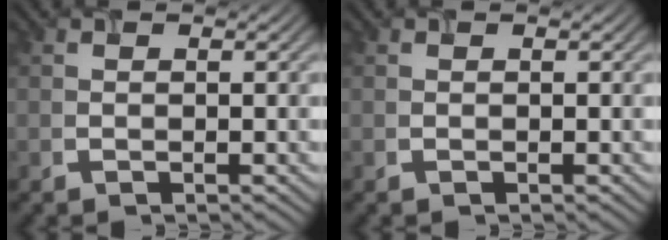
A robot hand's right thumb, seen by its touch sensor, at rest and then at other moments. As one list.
[{"total": 0.0}]